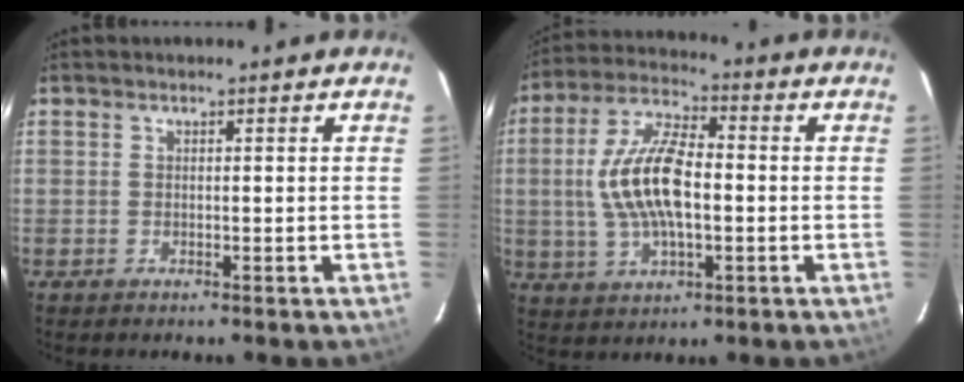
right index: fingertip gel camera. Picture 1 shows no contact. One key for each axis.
{"total": 13.6, "fx": -0.6, "fy": 5.9, "fz": 12.3, "tx": -0.252, "ty": 0.011, "tz": -0.011}